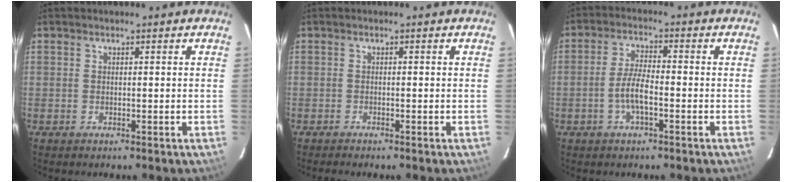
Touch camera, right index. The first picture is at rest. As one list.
[{"total": 1.0, "force": [-0.9, -0.1, 0.4], "torque": [-0.009, -0.003, -0.014]}, {"total": 5.1, "force": [-1.9, 1.3, 4.5], "torque": [-0.095, 0.006, -0.036]}]